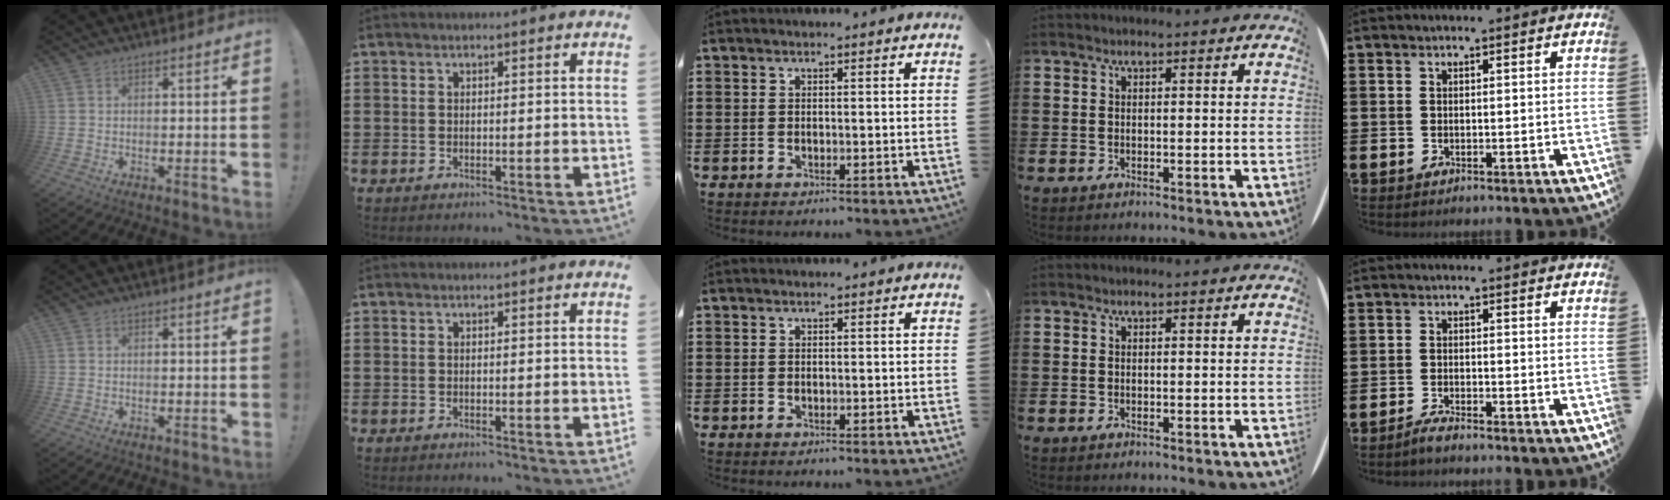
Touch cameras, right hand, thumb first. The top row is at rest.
{"little": {"total": 1.6, "force": [-1.4, 0.0, 0.8], "torque": [-0.014, 0.002, -0.027]}}